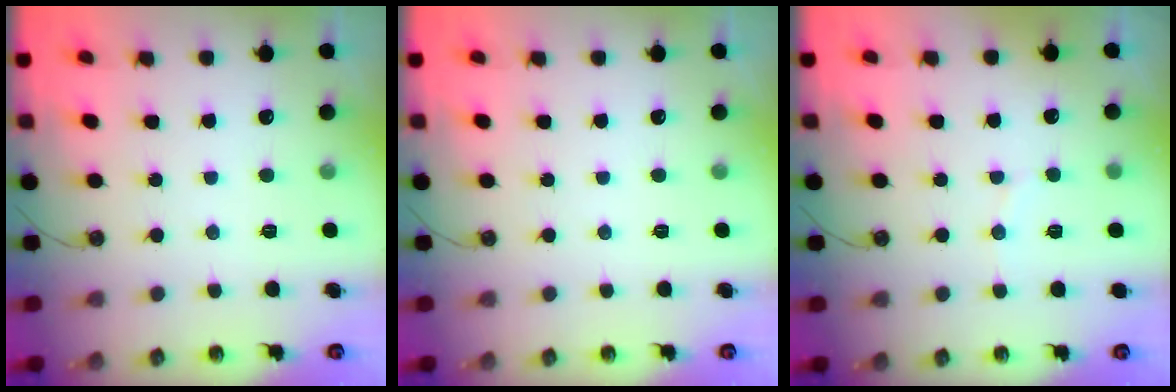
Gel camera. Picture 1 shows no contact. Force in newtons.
{"total": 0.0}
{"total": 3.4, "press": 3.2, "slide": 1.2}